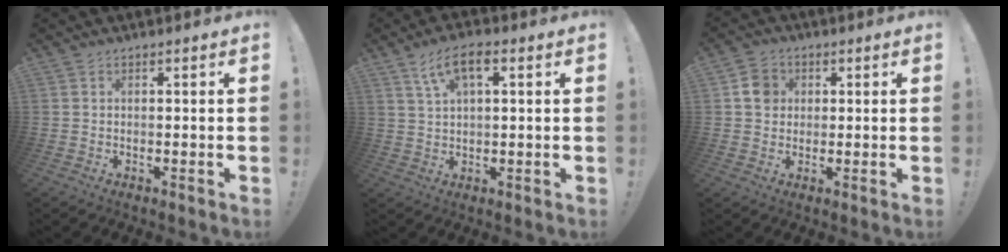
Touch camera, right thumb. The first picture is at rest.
{"total": 7.7, "force": [3.1, 3.4, 6.2], "torque": [-0.102, 0.002, 0.058]}
{"total": 6.3, "force": [1.5, 5.7, 2.4], "torque": [-0.027, 0.004, 0.031]}